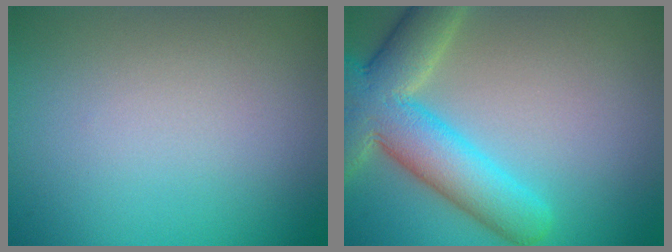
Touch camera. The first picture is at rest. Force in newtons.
{"total": 8.7, "press": 8.7, "slide": 0.6}